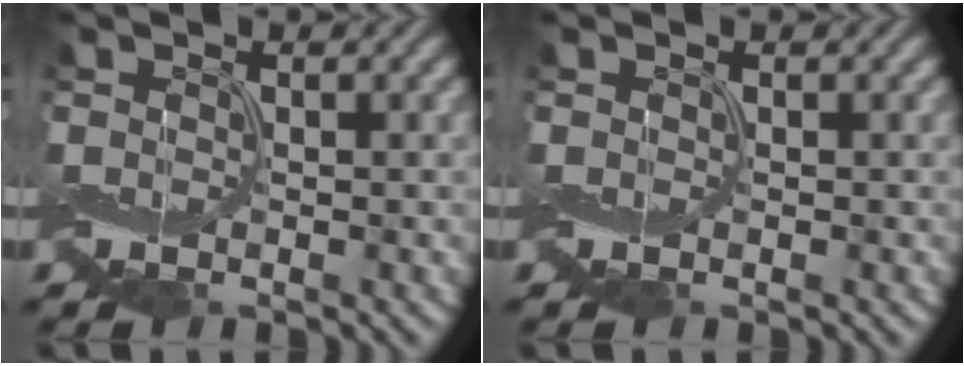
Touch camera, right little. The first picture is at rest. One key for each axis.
{"total": 0.0}